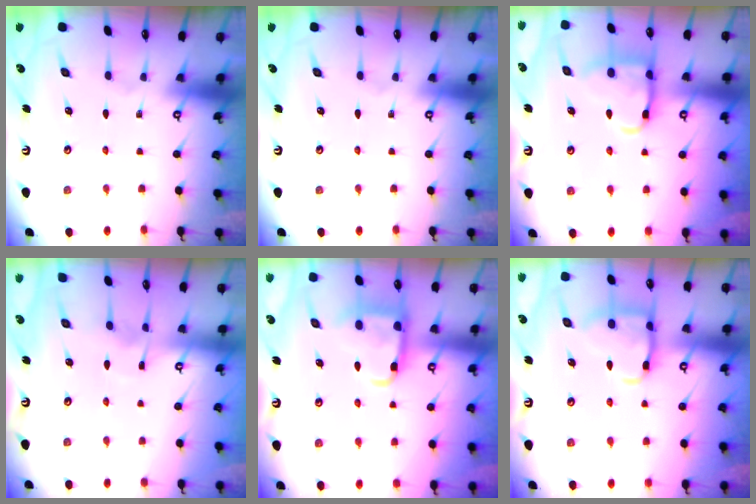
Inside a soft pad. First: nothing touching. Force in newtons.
{"total": 0.0}
{"total": 13.4, "press": 13.3, "slide": 1.5}
{"total": 2.9, "press": 2.9, "slide": 0.2}
{"total": 13.4, "press": 13.3, "slide": 1.4}
{"total": 14.1, "press": 14.1, "slide": 1.3}